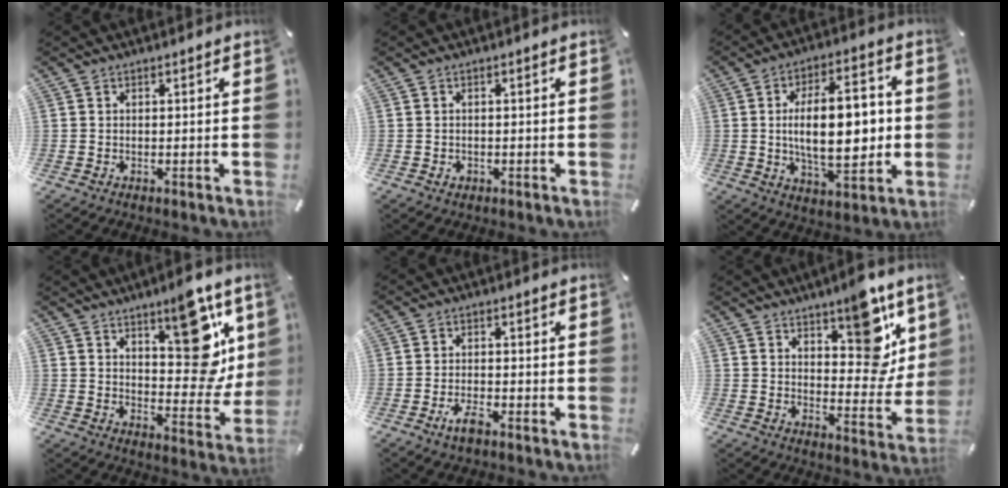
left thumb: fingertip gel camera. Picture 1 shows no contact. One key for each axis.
{"total": 1.0, "fx": -0.3, "fy": 0.8, "fz": 0.4, "tx": -0.009, "ty": 0.003, "tz": -0.008}
{"total": 17.5, "fx": 0.3, "fy": 8.4, "fz": 15.3, "tx": -0.234, "ty": -0.002, "tz": 0.000}
{"total": 16.3, "fx": 8.4, "fy": 7.5, "fz": 11.7, "tx": -0.117, "ty": -0.065, "tz": 0.134}
{"total": 3.9, "fx": -2.5, "fy": 1.4, "fz": 2.6, "tx": -0.061, "ty": 0.006, "tz": -0.050}
{"total": 13.5, "fx": 8.1, "fy": 6.4, "fz": 8.7, "tx": -0.082, "ty": -0.062, "tz": 0.136}